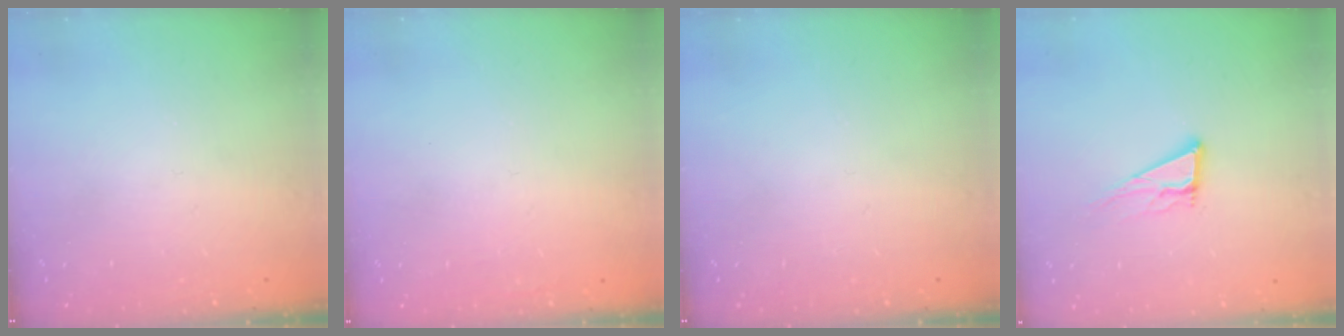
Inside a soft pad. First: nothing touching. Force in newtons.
{"total": 1.6, "press": 1.6, "slide": 0.1}
{"total": 0.0}
{"total": 10.8, "press": 10.5, "slide": 2.6}